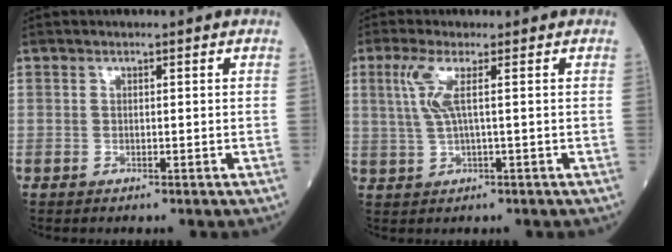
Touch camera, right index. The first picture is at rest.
{"total": 3.9, "force": [1.1, -0.1, 3.7], "torque": [-0.092, 0.009, 0.027]}